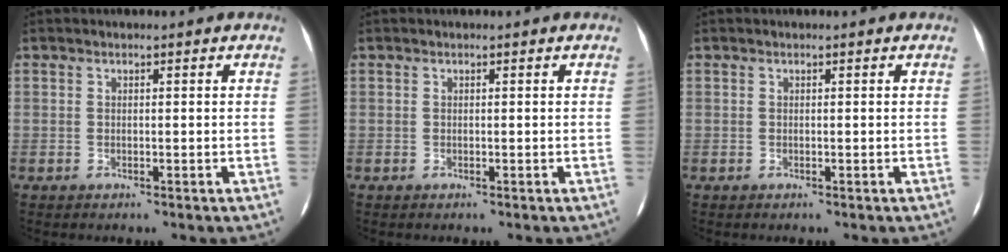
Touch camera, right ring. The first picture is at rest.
{"total": 0.0}
{"total": 0.0}